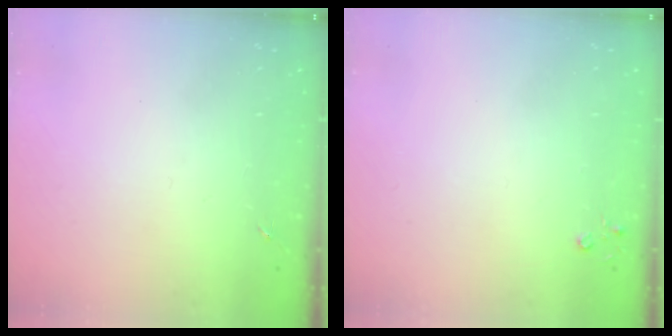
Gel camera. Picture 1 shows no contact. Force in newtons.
{"total": 2.3, "press": 2.3, "slide": 0.3}